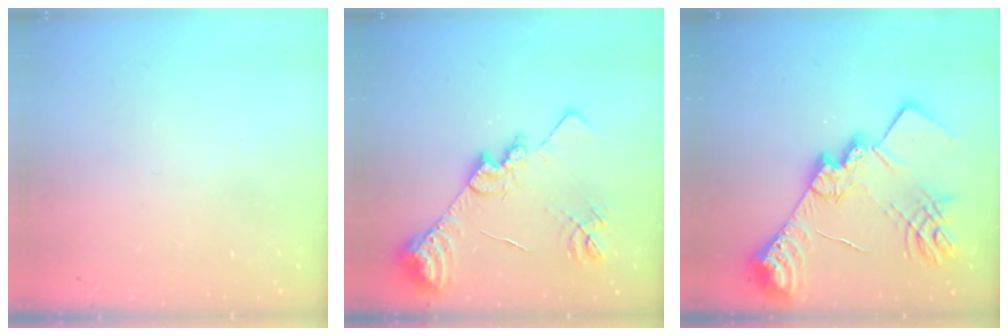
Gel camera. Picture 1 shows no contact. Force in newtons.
{"total": 18.3, "press": 18.2, "slide": 1.9}
{"total": 24.3, "press": 24.2, "slide": 2.0}